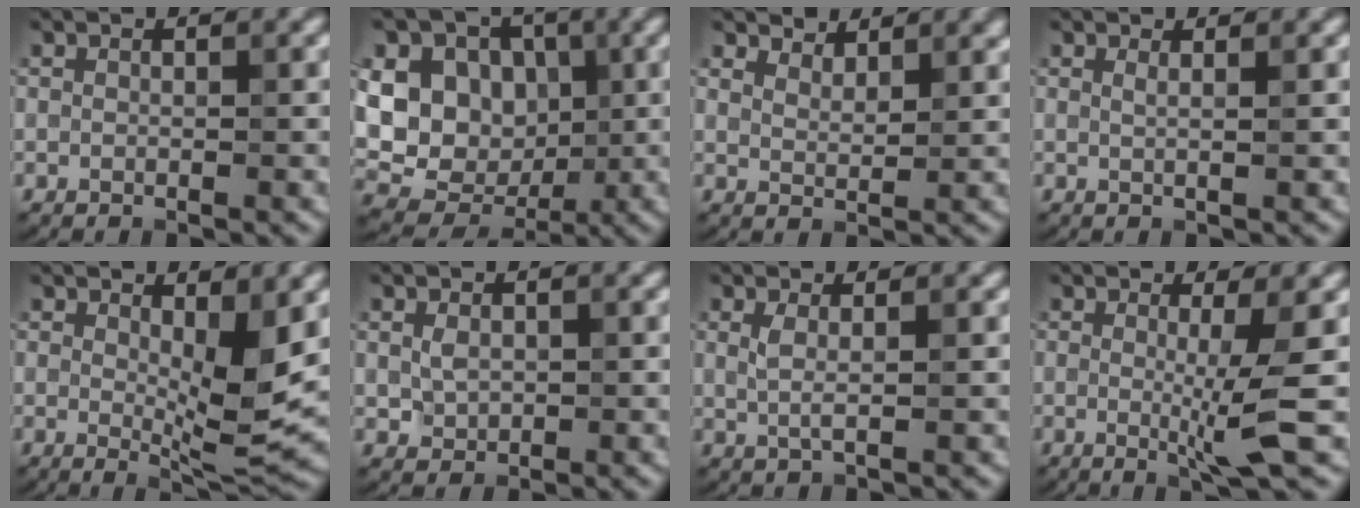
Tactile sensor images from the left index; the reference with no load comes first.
{"total": 13.6, "force": [2.4, 11.3, 7.1], "torque": [-0.126, 0.039, 0.023]}
{"total": 4.0, "force": [3.6, 1.3, 1.0], "torque": [-0.026, -0.003, 0.055]}
{"total": 1.3, "force": [0.6, 0.5, 1.0], "torque": [-0.007, -0.002, 0.000]}
{"total": 5.9, "force": [0.8, 1.5, 5.7], "torque": [-0.085, -0.018, 0.017]}
{"total": 1.7, "force": [0.3, 1.3, 1.1], "torque": [-0.023, 0.000, 0.007]}
{"total": 1.6, "force": [0.5, 0.5, 1.5], "torque": [-0.029, -0.005, 0.008]}
{"total": 4.3, "force": [-0.1, 0.5, 4.3], "torque": [-0.072, -0.014, -0.007]}